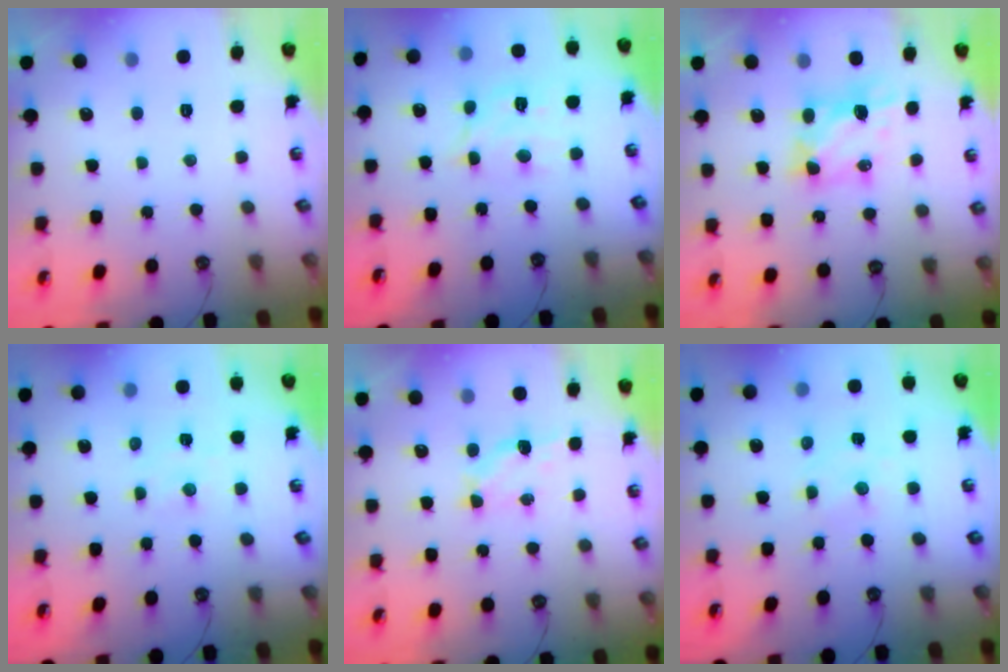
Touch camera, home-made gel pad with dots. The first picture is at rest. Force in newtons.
{"total": 12.0, "press": 12.0, "slide": 0.8}
{"total": 5.5, "press": 5.5, "slide": 0.3}
{"total": 3.4, "press": 3.4, "slide": 0.6}
{"total": 3.9, "press": 3.9, "slide": 0.4}
{"total": 1.3, "press": 1.3, "slide": 0.2}